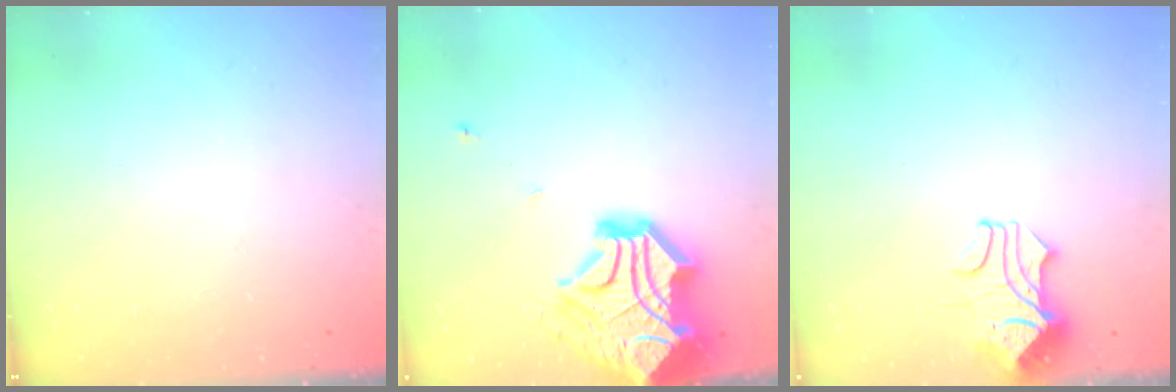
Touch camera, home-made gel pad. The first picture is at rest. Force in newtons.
{"total": 18.1, "press": 17.7, "slide": 3.5}
{"total": 1.8, "press": 1.4, "slide": 1.1}